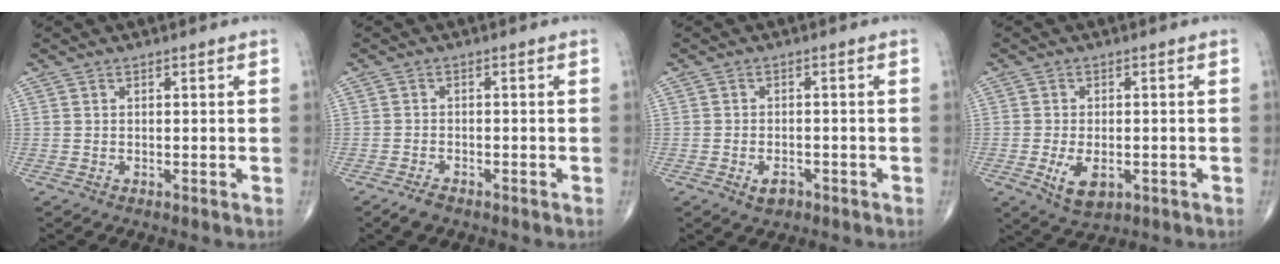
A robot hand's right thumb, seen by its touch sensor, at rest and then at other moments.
{"total": 2.5, "force": [-1.9, 1.0, 1.2], "torque": [-0.026, 0.004, -0.033]}
{"total": 2.9, "force": [-1.6, 1.8, 1.7], "torque": [-0.022, 0.006, -0.022]}
{"total": 6.1, "force": [-1.9, 3.4, 4.7], "torque": [-0.077, -0.004, -0.022]}